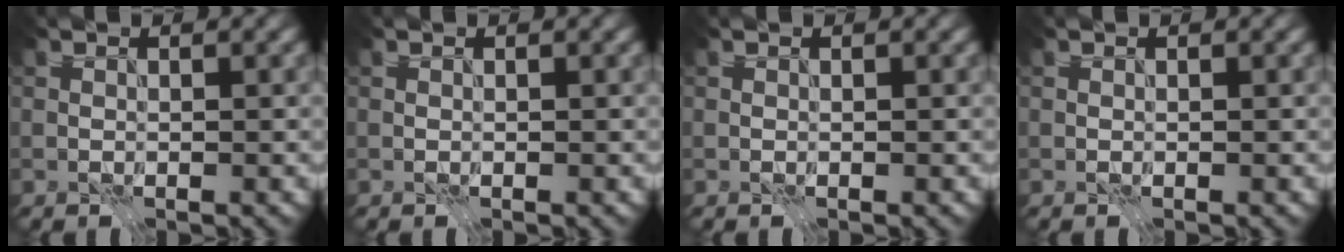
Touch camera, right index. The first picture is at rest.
{"total": 0.0}
{"total": 0.0}
{"total": 0.0}